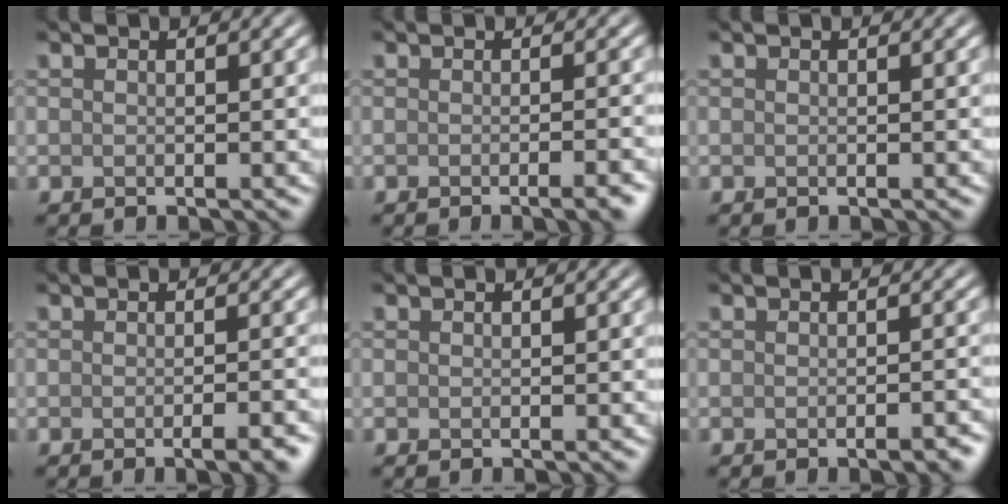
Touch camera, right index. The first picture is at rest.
{"total": 2.8, "force": [-1.3, 0.8, 2.3], "torque": [-0.014, 0.004, -0.019]}
{"total": 0.0}
{"total": 2.8, "force": [-1.3, 0.8, 2.4], "torque": [-0.025, 0.002, -0.019]}
{"total": 0.0}
{"total": 1.7, "force": [-0.9, 0.5, 1.3], "torque": [-0.016, -0.002, -0.010]}